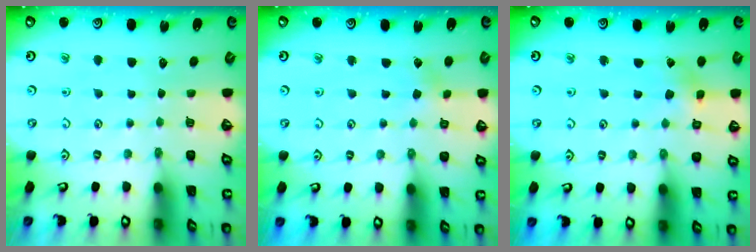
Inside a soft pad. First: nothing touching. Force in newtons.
{"total": 1.8, "press": 1.8, "slide": 0.4}
{"total": 2.3, "press": 2.3, "slide": 0.5}